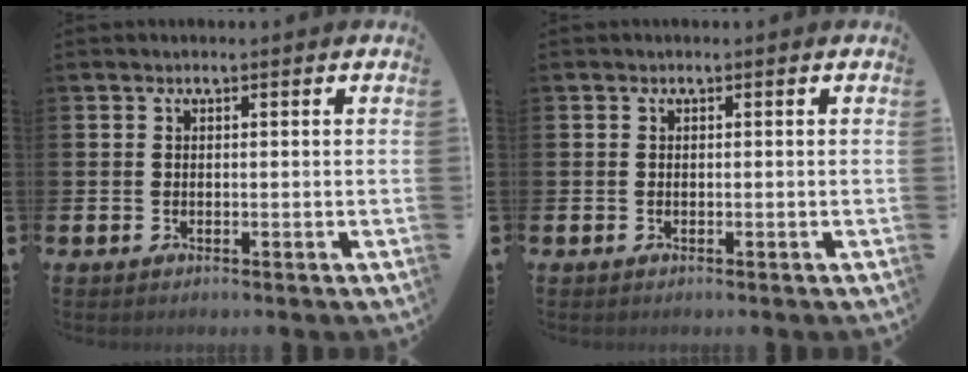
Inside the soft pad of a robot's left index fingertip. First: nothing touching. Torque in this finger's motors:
{"motor_torque": [0.02, 0.07, -0.06, -0.04]}